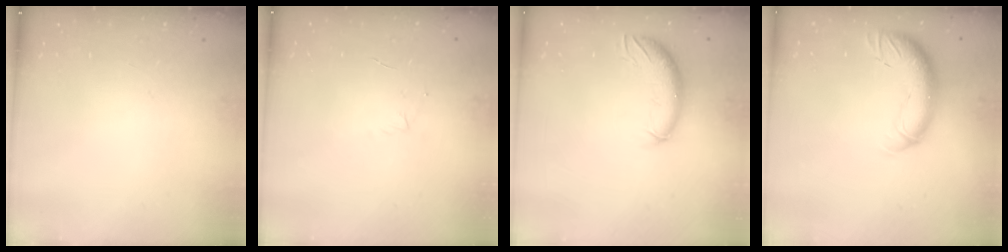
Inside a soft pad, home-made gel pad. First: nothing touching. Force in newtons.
{"total": 3.2, "press": 3.1, "slide": 0.8}
{"total": 10.2, "press": 10.0, "slide": 2.1}
{"total": 12.0, "press": 11.7, "slide": 3.0}